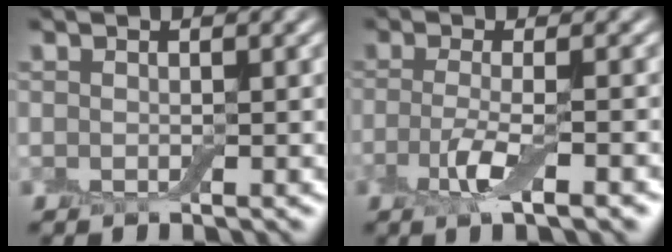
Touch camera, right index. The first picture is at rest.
{"total": 3.9, "force": [-1.4, 0.9, 3.5], "torque": [-0.074, -0.007, -0.029]}